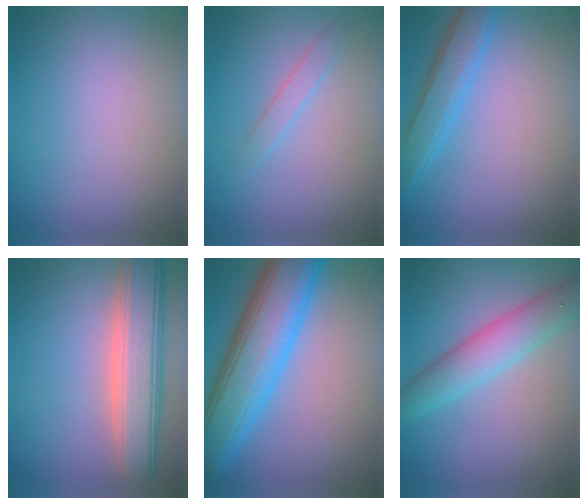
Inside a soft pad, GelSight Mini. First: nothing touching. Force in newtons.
{"total": 1.2, "press": 1.2, "slide": 0.0}
{"total": 3.4, "press": 3.4, "slide": 0.2}
{"total": 7.4, "press": 7.3, "slide": 0.7}
{"total": 9.9, "press": 9.9, "slide": 0.2}
{"total": 4.3, "press": 4.3, "slide": 0.1}